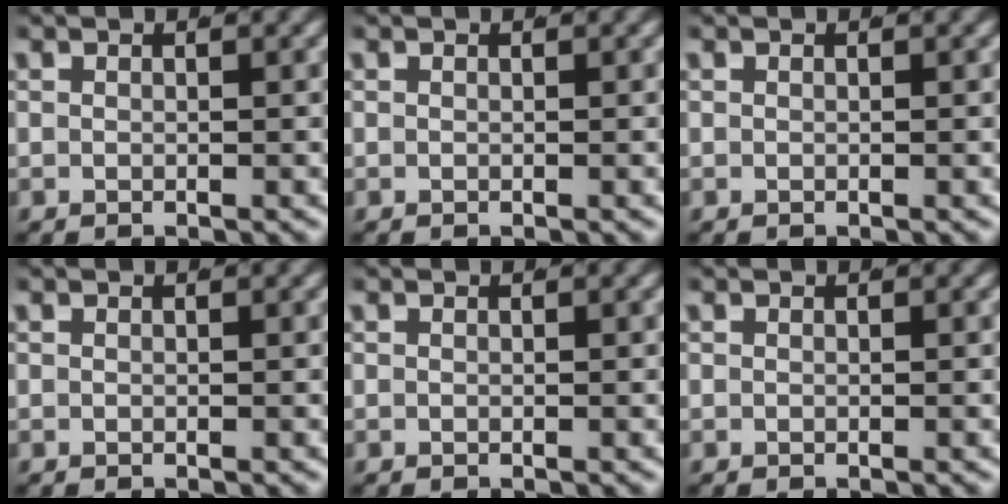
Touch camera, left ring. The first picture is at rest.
{"total": 0.0}
{"total": 0.0}
{"total": 0.0}
{"total": 0.0}
{"total": 0.0}